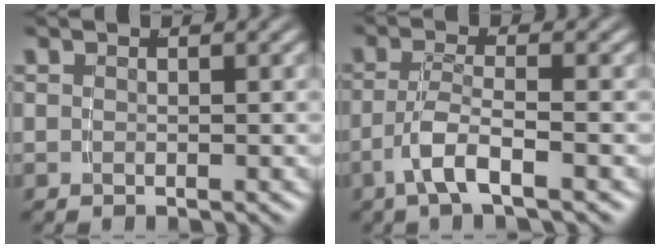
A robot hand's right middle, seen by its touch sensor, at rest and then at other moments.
{"total": 3.1, "force": [-1.2, 1.0, 2.7], "torque": [-0.057, -0.009, -0.014]}